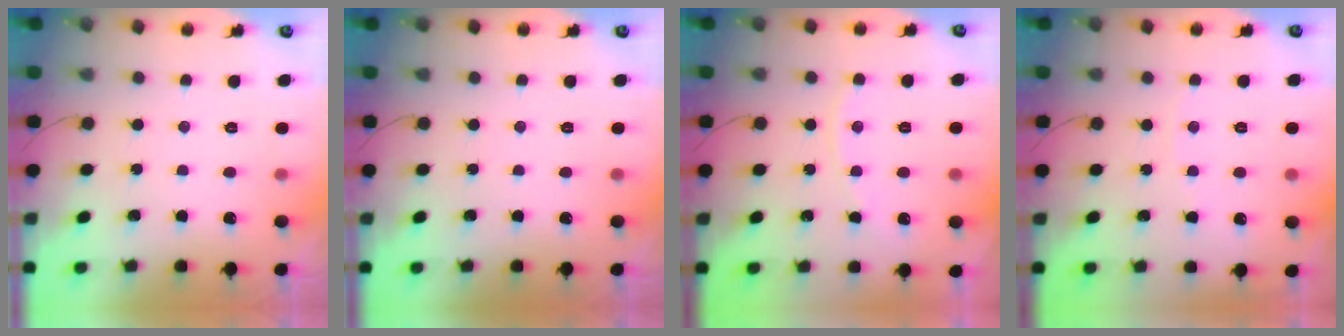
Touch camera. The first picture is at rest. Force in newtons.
{"total": 0.0}
{"total": 3.3, "press": 3.2, "slide": 0.4}
{"total": 2.6, "press": 2.6, "slide": 0.4}